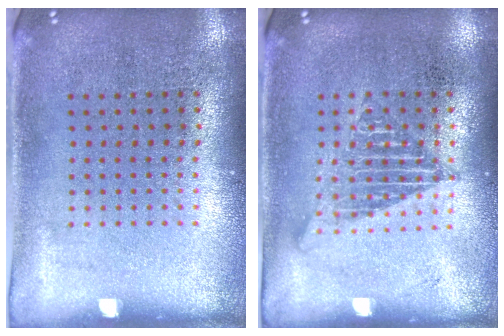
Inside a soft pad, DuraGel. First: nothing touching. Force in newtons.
{"total": 1.1, "press": 1.1, "slide": 0.1}